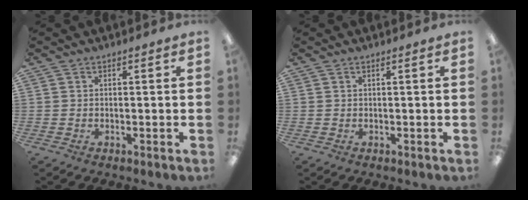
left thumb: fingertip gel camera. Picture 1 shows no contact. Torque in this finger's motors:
{"motor_torque": [-0.05, 0.03, -0.26, 0.07, -0.02]}